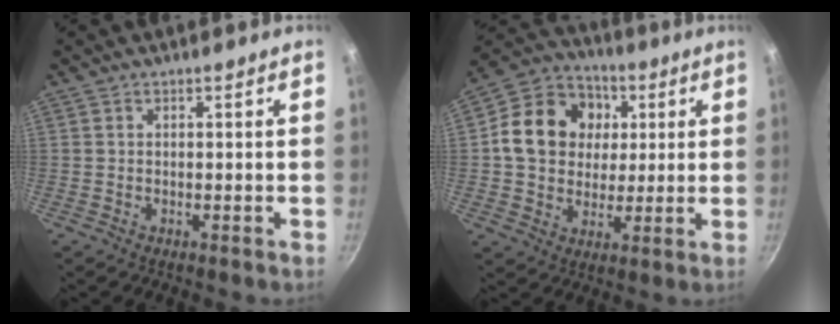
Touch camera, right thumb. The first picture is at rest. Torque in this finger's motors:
{"motor_torque": [-0.69, 0.88, 0.61, -0.40, 0.09]}